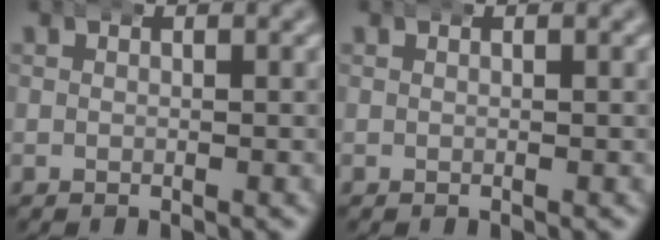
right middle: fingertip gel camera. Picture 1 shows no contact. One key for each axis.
{"total": 0.0}